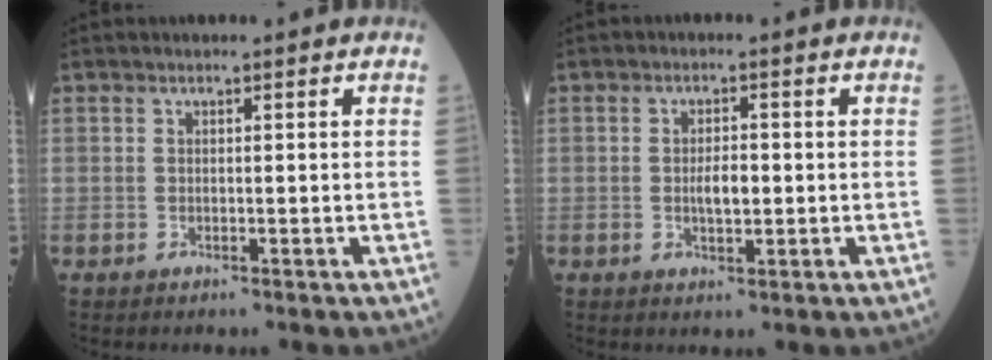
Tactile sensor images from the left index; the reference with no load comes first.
{"total": 3.2, "force": [-0.2, 1.3, 2.9], "torque": [-0.053, 0.001, -0.003]}